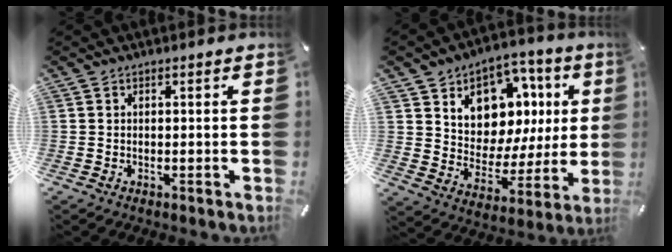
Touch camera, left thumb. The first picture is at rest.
{"total": 11.5, "force": [5.4, 9.1, 4.4], "torque": [-0.063, -0.064, 0.100]}